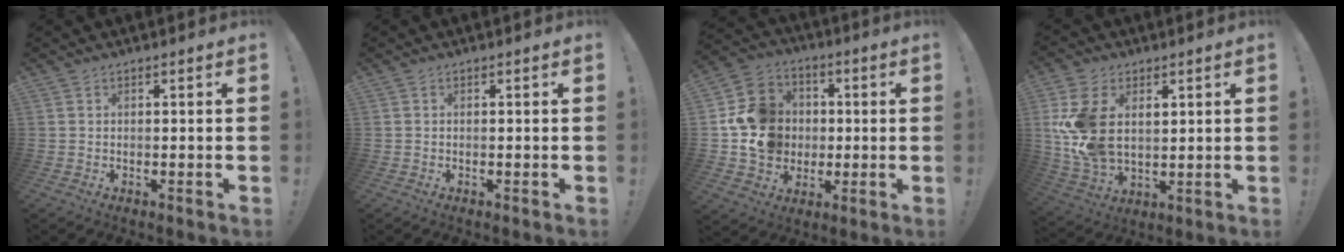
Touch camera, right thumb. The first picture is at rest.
{"total": 0.0}
{"total": 14.2, "force": [-0.1, 13.2, 5.2], "torque": [-0.062, 0.014, 0.009]}
{"total": 15.2, "force": [4.1, 10.4, 10.3], "torque": [-0.194, -0.024, 0.081]}